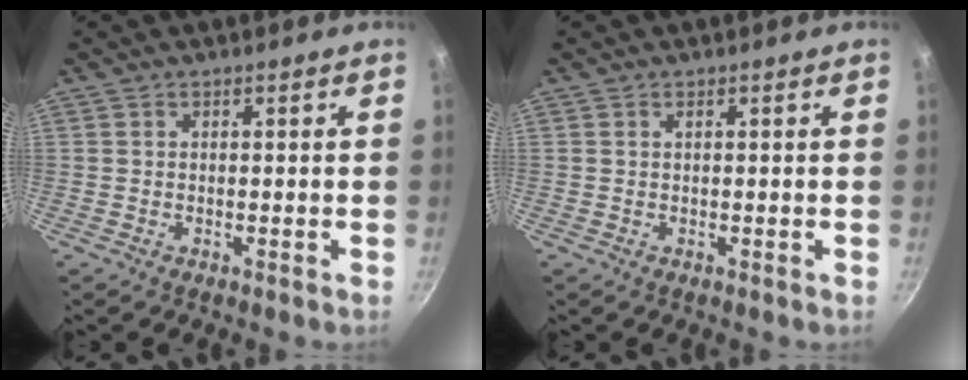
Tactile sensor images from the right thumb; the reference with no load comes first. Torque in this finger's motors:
{"motor_torque": [-0.29, -0.04, 0.55, 0.09, -0.02]}